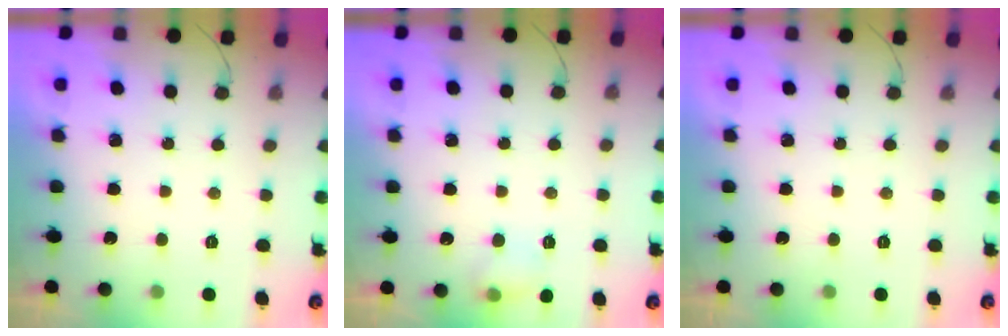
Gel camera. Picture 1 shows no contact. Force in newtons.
{"total": 6.0, "press": 5.8, "slide": 1.6}
{"total": 0.0}